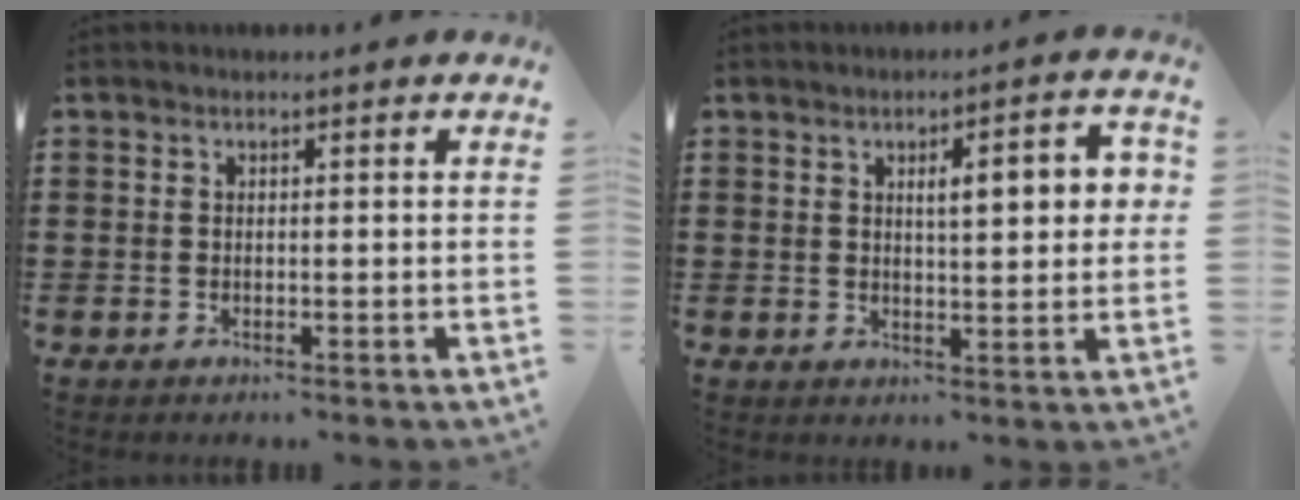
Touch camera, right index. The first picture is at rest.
{"total": 5.6, "force": [1.4, 1.5, 5.2], "torque": [-0.085, -0.001, 0.017]}